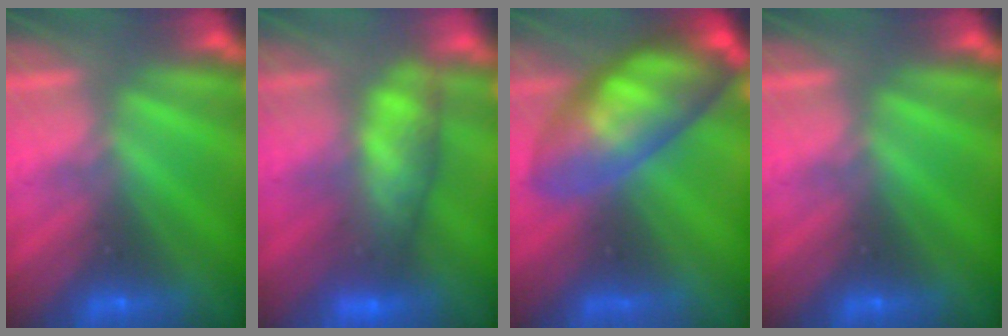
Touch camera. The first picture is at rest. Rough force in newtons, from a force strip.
{"total": 8.0}
{"total": 11.0}
{"total": 0.0}